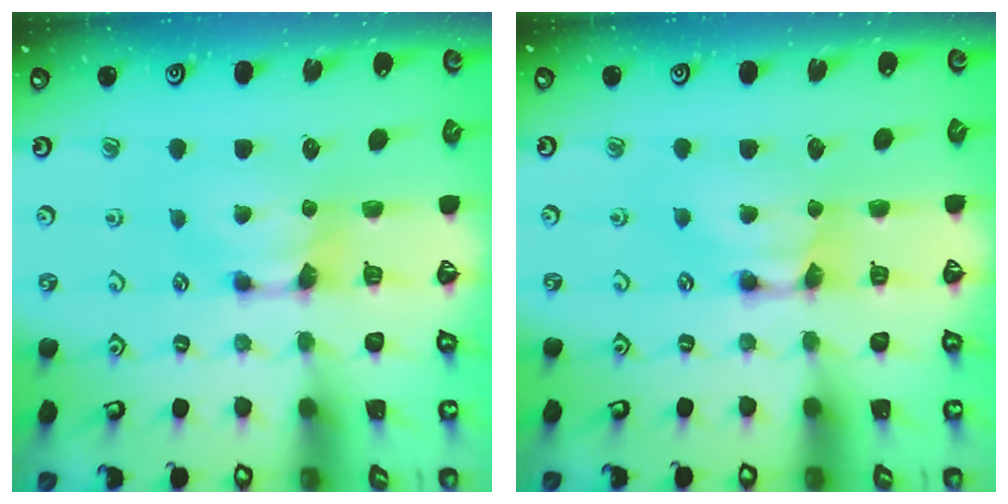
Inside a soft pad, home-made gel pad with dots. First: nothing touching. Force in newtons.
{"total": 1.6, "press": 1.5, "slide": 0.1}